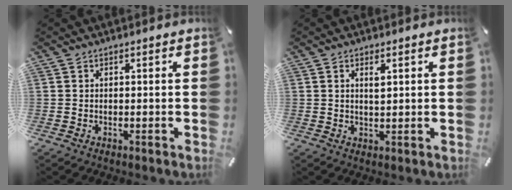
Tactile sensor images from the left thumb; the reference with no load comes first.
{"total": 2.5, "force": [0.9, 1.0, 2.1], "torque": [-0.038, -0.001, 0.013]}